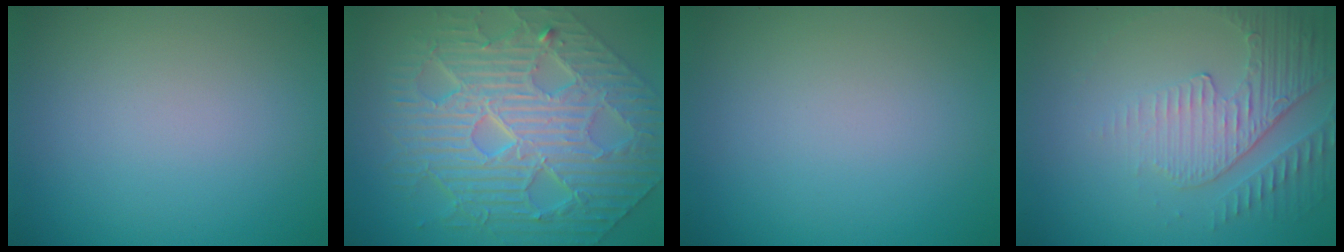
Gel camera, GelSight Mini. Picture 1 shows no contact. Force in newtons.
{"total": 10.4, "press": 7.7, "slide": 6.9}
{"total": 0.0}
{"total": 4.9, "press": 3.3, "slide": 3.6}